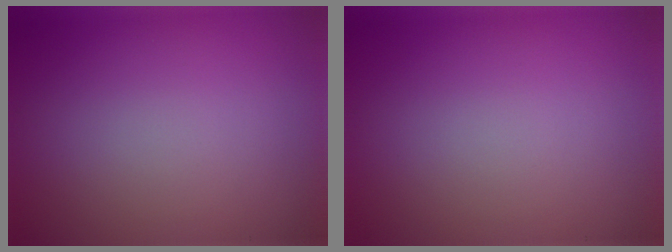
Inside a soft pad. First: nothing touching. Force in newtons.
{"total": 0.0}